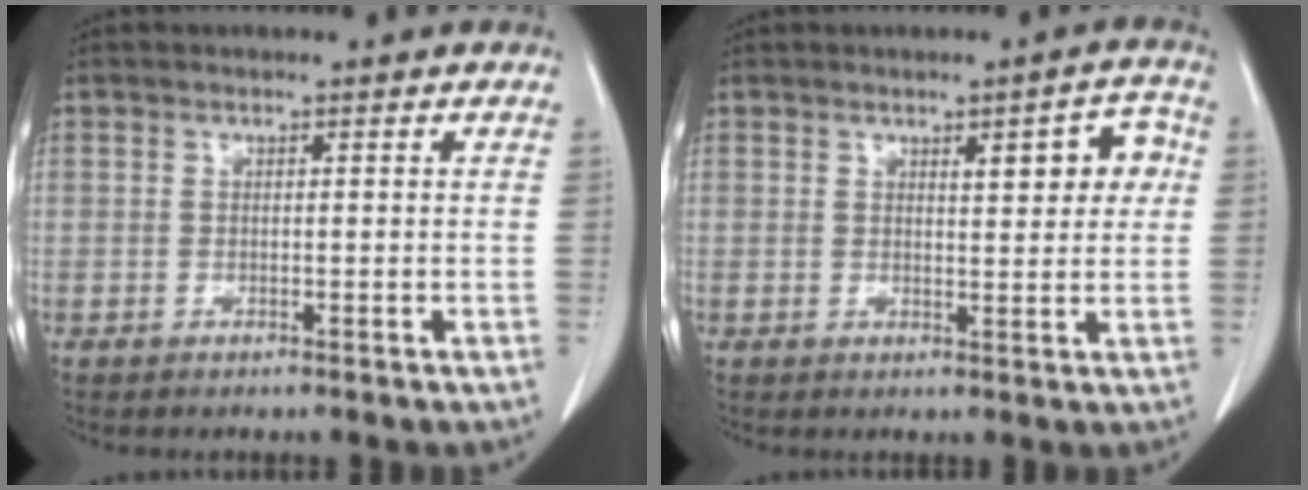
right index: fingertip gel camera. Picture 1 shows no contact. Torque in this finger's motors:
{"motor_torque": [0.16, 0.11, 0.10, 0.04]}